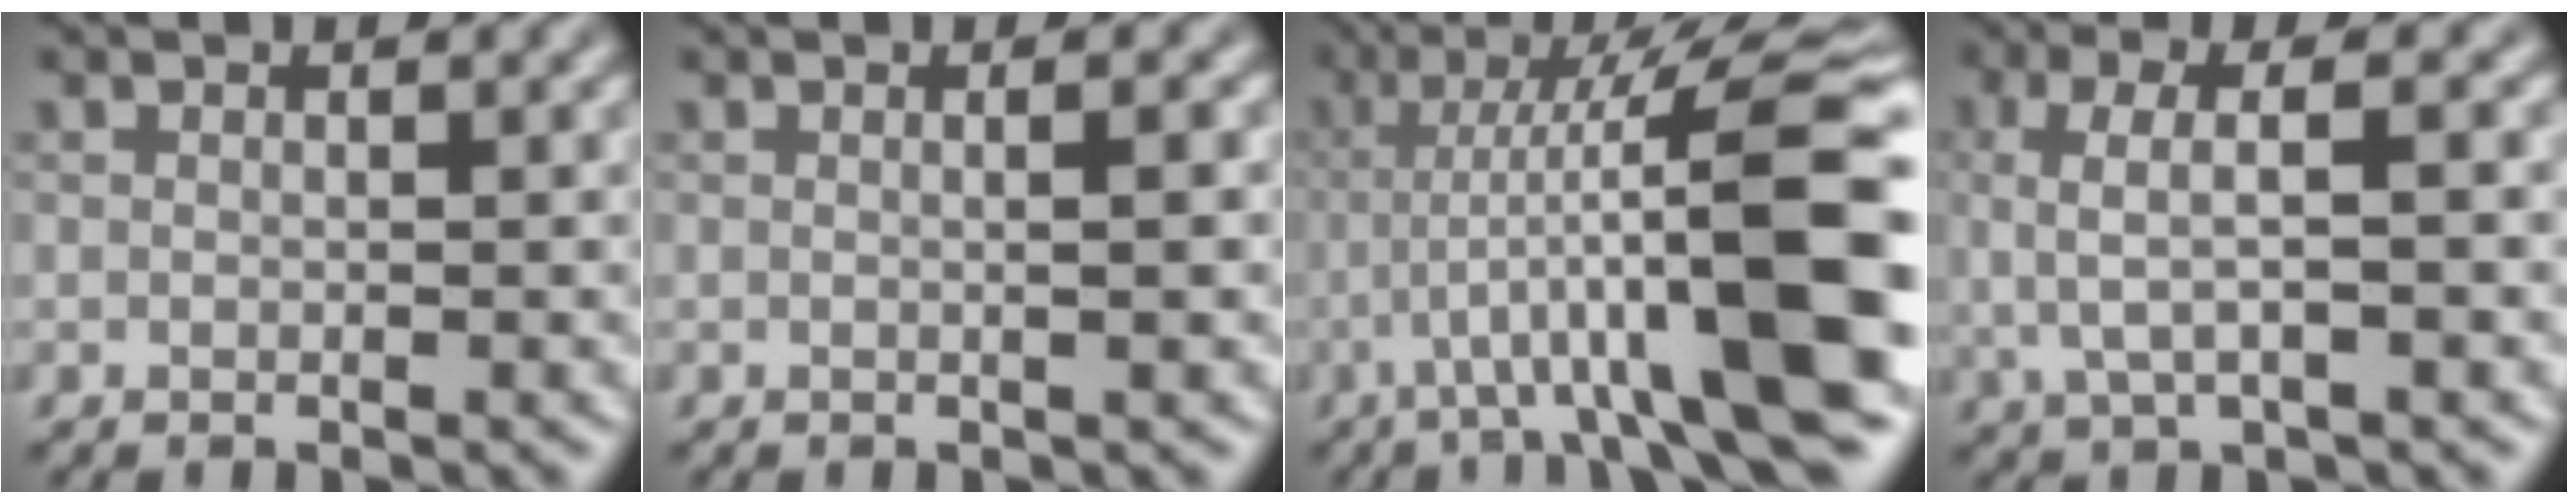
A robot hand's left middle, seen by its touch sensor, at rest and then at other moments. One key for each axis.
{"total": 2.5, "fx": 0.2, "fy": 1.1, "fz": 2.3, "tx": -0.025, "ty": -0.003, "tz": -0.017}
{"total": 12.8, "fx": -3.0, "fy": 1.9, "fz": 12.3, "tx": -0.187, "ty": 0.021, "tz": -0.044}
{"total": 4.4, "fx": 0.2, "fy": 1.5, "fz": 4.1, "tx": -0.085, "ty": -0.002, "tz": -0.002}